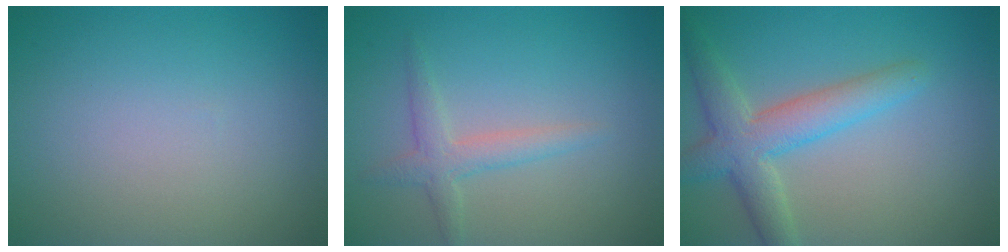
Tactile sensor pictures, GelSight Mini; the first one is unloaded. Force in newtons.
{"total": 2.2, "press": 2.2, "slide": 0.1}
{"total": 4.8, "press": 4.8, "slide": 0.2}